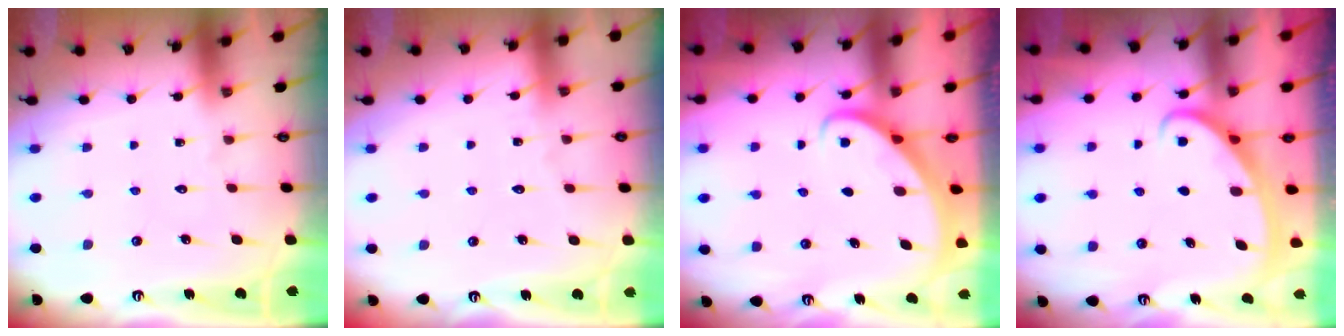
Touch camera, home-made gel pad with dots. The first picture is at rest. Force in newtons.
{"total": 2.4, "press": 2.4, "slide": 0.3}
{"total": 2.9, "press": 2.9, "slide": 0.2}
{"total": 2.7, "press": 2.7, "slide": 0.4}